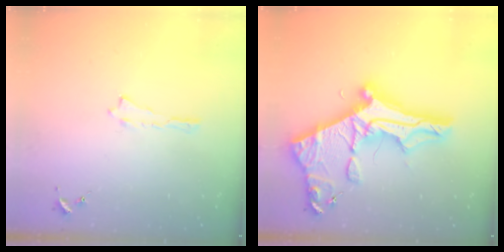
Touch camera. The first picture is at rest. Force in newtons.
{"total": 14.3, "press": 14.2, "slide": 1.4}